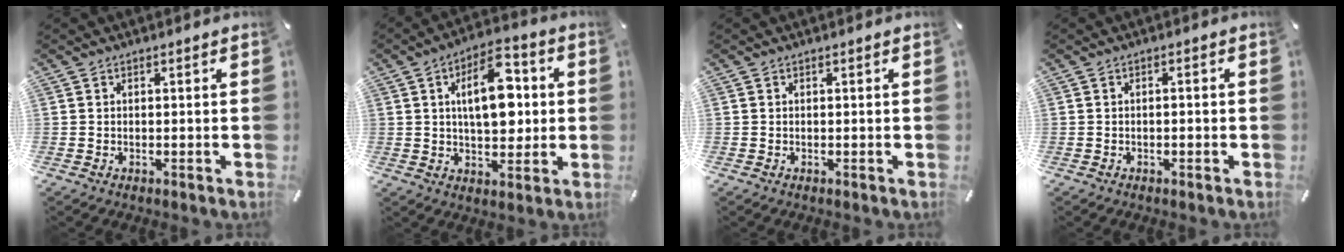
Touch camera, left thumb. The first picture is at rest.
{"total": 14.2, "force": [2.6, 8.1, 11.4], "torque": [-0.179, 0.000, 0.040]}
{"total": 0.0}
{"total": 1.2, "force": [-0.7, 0.3, 0.9], "torque": [-0.016, 0.002, -0.014]}